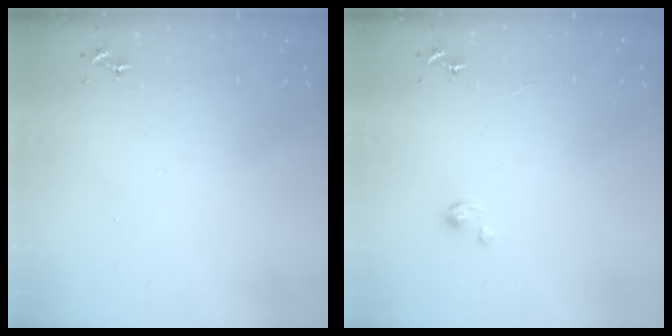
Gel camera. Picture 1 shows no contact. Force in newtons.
{"total": 1.1, "press": 1.1, "slide": 0.3}